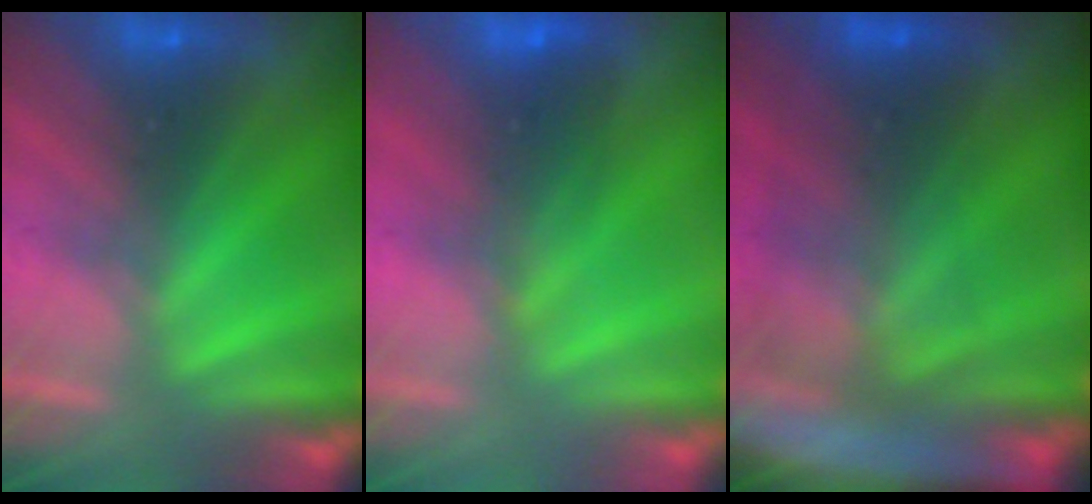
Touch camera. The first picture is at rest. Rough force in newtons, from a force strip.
{"total": 1.6}
{"total": 7.6}